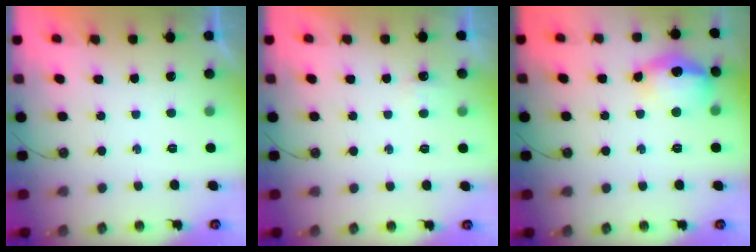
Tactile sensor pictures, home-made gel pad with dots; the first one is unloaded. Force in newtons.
{"total": 2.9, "press": 2.8, "slide": 0.5}
{"total": 14.1, "press": 14.1, "slide": 1.3}